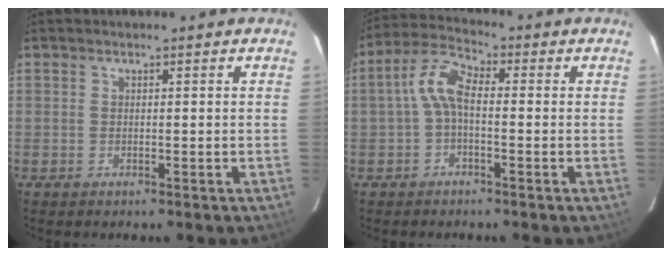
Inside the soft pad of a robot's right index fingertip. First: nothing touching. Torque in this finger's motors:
{"motor_torque": [0.93, -0.22, 0.57, 0.15]}